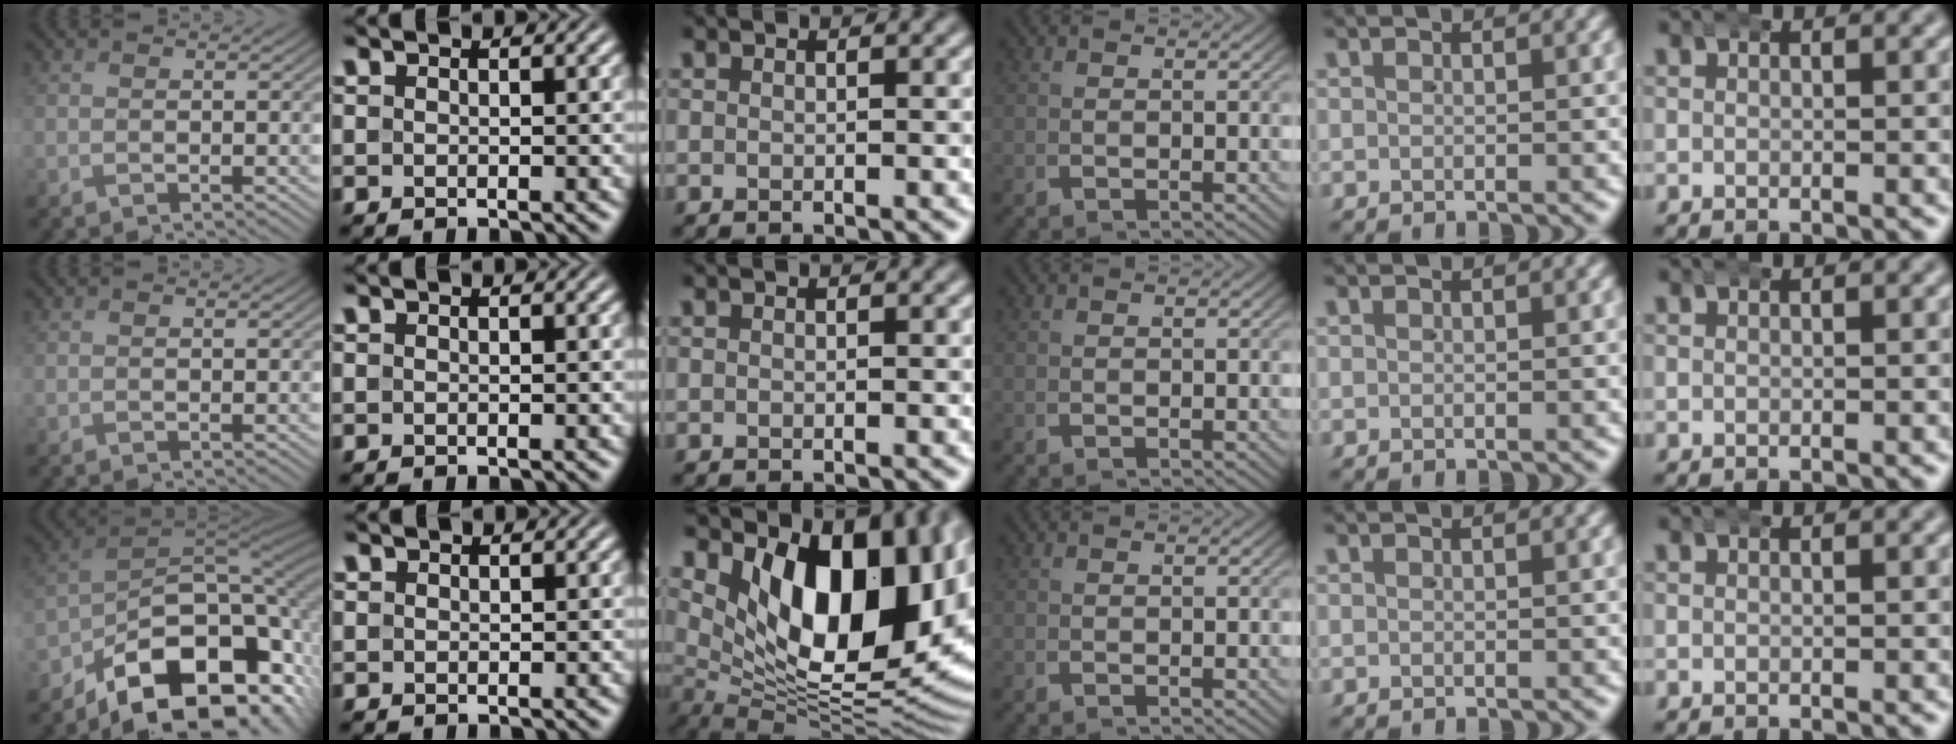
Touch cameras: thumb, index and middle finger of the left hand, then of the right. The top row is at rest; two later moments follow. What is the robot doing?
{"motion": "wrap", "object": "arm wrap"}